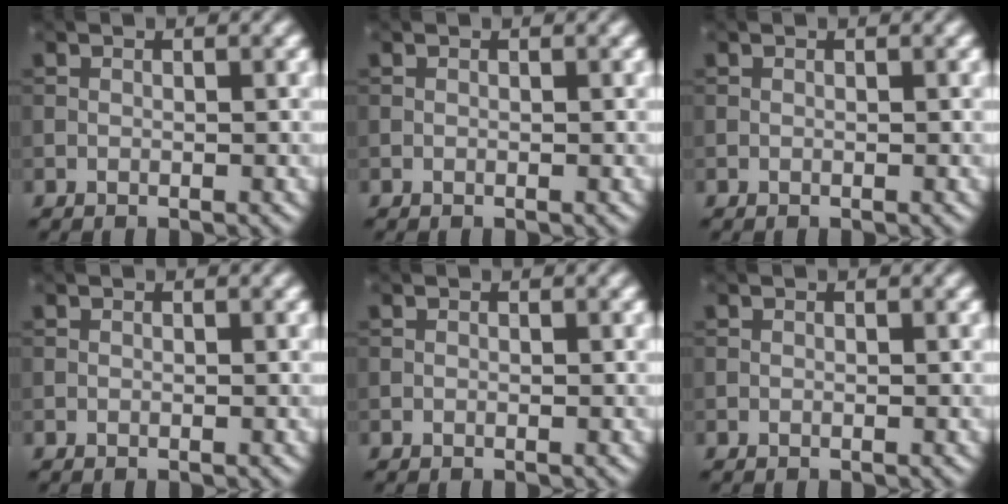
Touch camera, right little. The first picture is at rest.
{"total": 0.0}
{"total": 0.0}
{"total": 0.0}
{"total": 0.0}
{"total": 0.0}